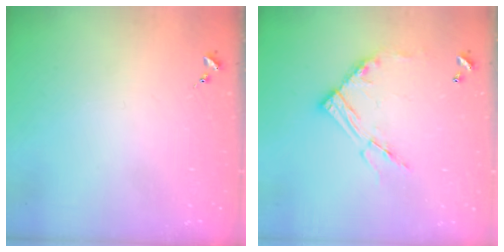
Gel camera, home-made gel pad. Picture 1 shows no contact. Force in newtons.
{"total": 13.1, "press": 13.0, "slide": 1.2}